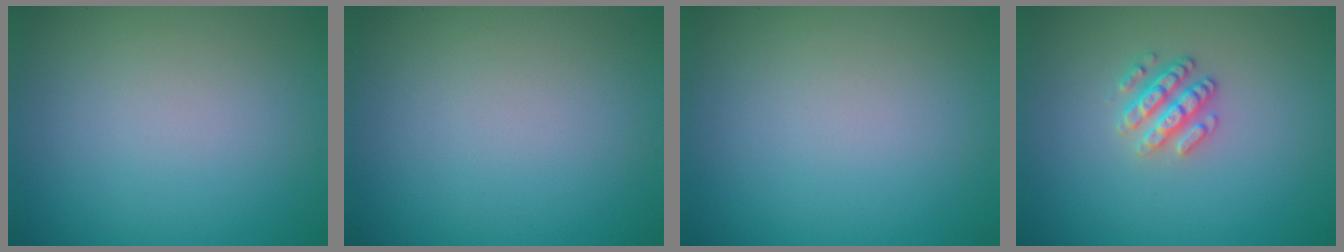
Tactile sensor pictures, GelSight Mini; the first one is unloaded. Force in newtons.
{"total": 0.0}
{"total": 0.0}
{"total": 2.5, "press": 2.4, "slide": 0.6}